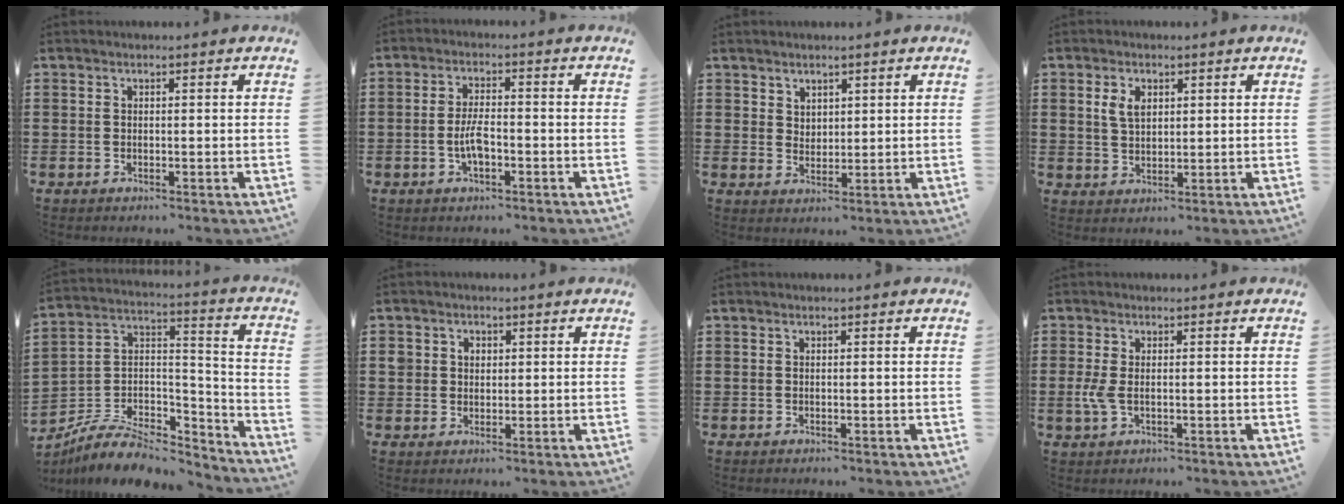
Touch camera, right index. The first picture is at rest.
{"total": 4.4, "force": [-1.1, 1.6, 3.9], "torque": [-0.084, 0.001, -0.024]}
{"total": 3.1, "force": [2.2, 2.1, 0.1], "torque": [-0.011, 0.008, 0.044]}
{"total": 3.5, "force": [1.3, 2.2, 2.4], "torque": [-0.055, 0.009, 0.023]}
{"total": 7.4, "force": [-5.7, 3.6, 3.1], "torque": [-0.067, 0.008, -0.107]}
{"total": 2.4, "force": [0.7, 2.2, 0.7], "torque": [-0.023, 0.013, 0.009]}
{"total": 0.0}
{"total": 3.0, "force": [-0.4, 1.4, 2.7], "torque": [-0.071, -0.005, -0.013]}